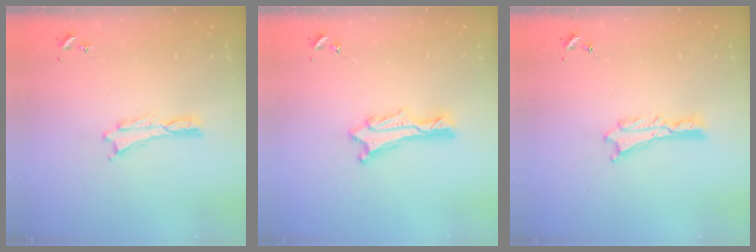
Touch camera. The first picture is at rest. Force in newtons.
{"total": 1.5, "press": 1.5, "slide": 0.1}
{"total": 0.7, "press": 0.6, "slide": 0.2}